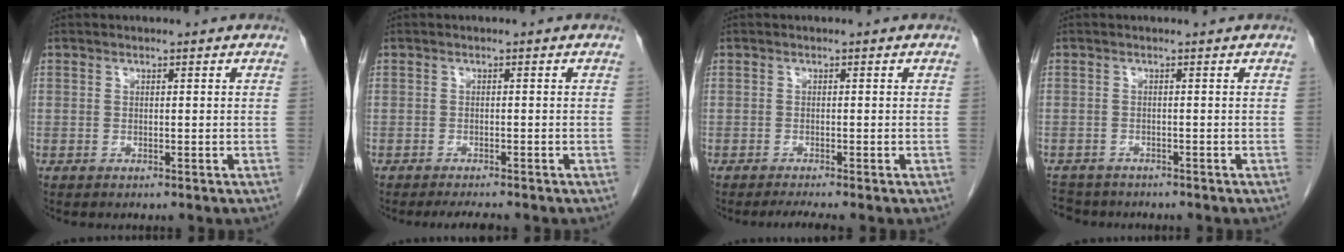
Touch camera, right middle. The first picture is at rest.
{"total": 3.1, "force": [-2.8, 0.3, 1.4], "torque": [-0.020, -0.007, -0.039]}
{"total": 2.1, "force": [-1.7, -0.5, 1.0], "torque": [-0.020, -0.007, -0.032]}
{"total": 4.3, "force": [-3.5, 2.0, 1.4], "torque": [-0.017, 0.013, -0.049]}